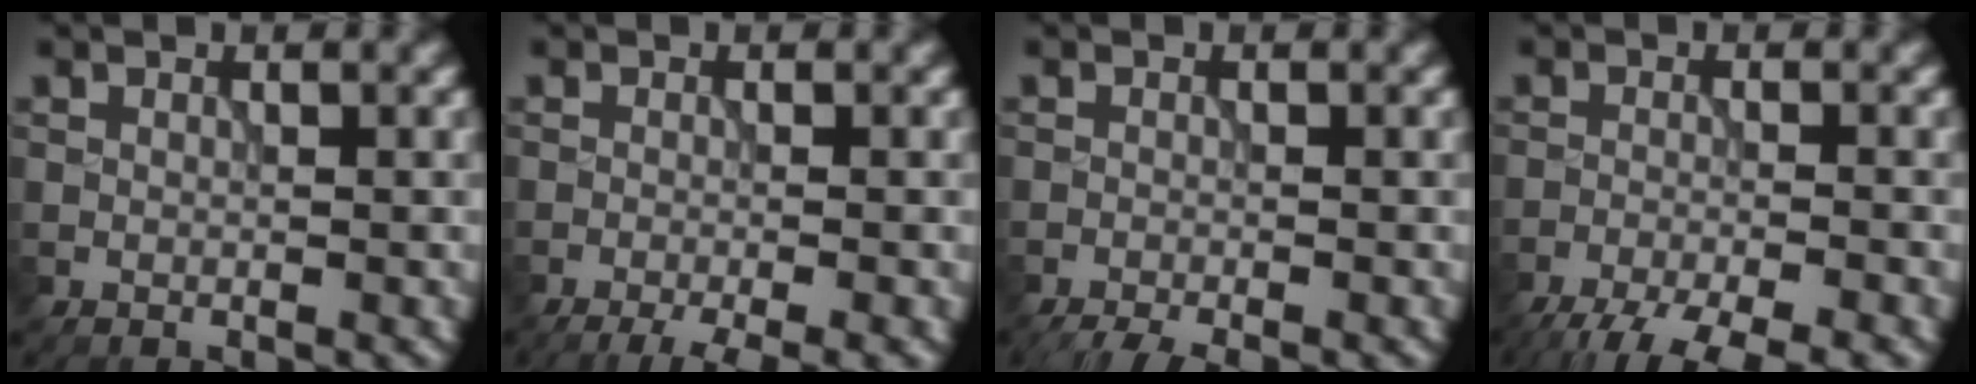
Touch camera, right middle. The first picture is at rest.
{"total": 5.4, "force": [-3.6, 1.3, 3.8], "torque": [-0.043, -0.012, -0.052]}
{"total": 3.7, "force": [-3.1, 0.6, 1.9], "torque": [-0.030, -0.014, -0.055]}
{"total": 8.6, "force": [-7.2, 1.7, 4.5], "torque": [-0.079, -0.027, -0.111]}